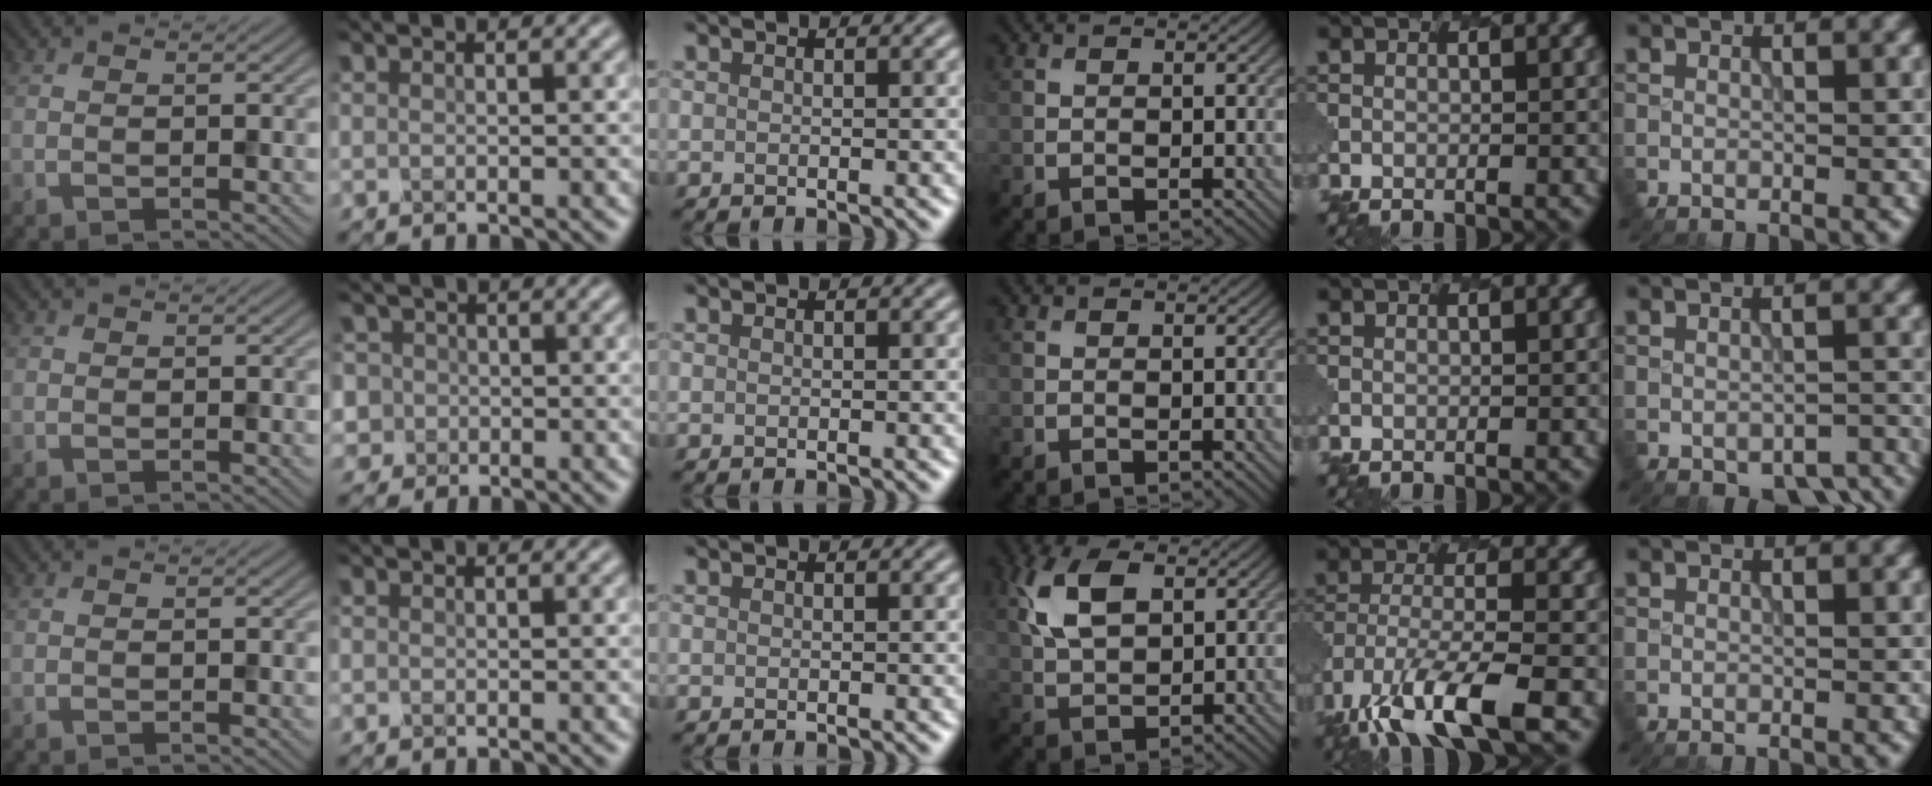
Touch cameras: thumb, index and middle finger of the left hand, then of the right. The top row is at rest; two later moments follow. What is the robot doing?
{"motion": "extract", "object": "pen bag"}